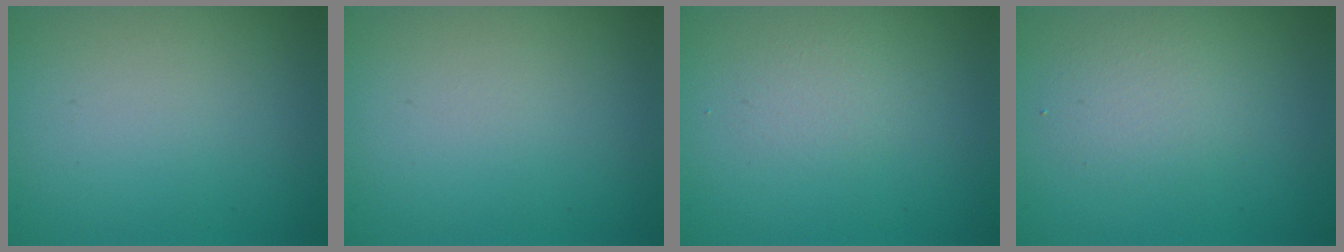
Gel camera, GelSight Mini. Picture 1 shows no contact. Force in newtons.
{"total": 0.0}
{"total": 1.1, "press": 1.1, "slide": 0.0}
{"total": 2.2, "press": 2.2, "slide": 0.1}